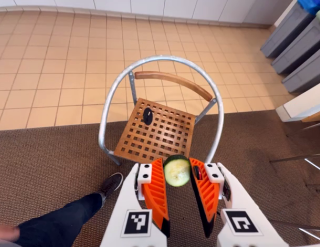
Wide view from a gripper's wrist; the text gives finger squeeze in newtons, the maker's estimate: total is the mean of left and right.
{"total": 5.6, "left": 5.3, "right": 6.0}